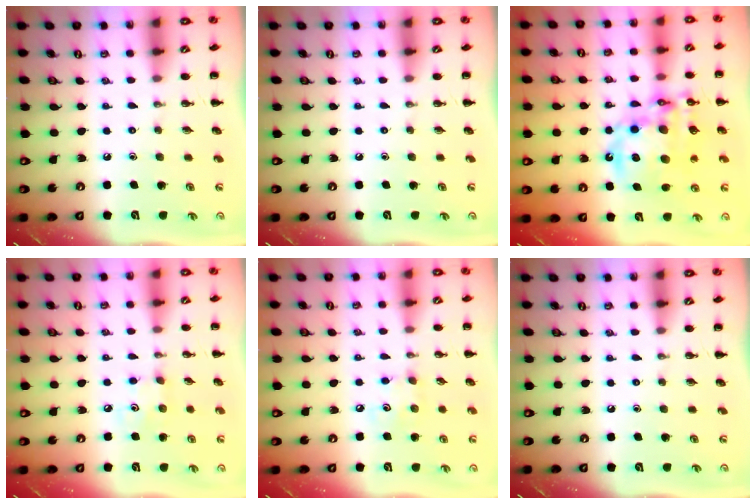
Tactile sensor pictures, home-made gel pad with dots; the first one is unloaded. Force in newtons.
{"total": 0.0}
{"total": 18.7, "press": 18.1, "slide": 4.6}
{"total": 3.0, "press": 3.0, "slide": 0.6}
{"total": 4.5, "press": 4.5, "slide": 0.7}
{"total": 0.0}